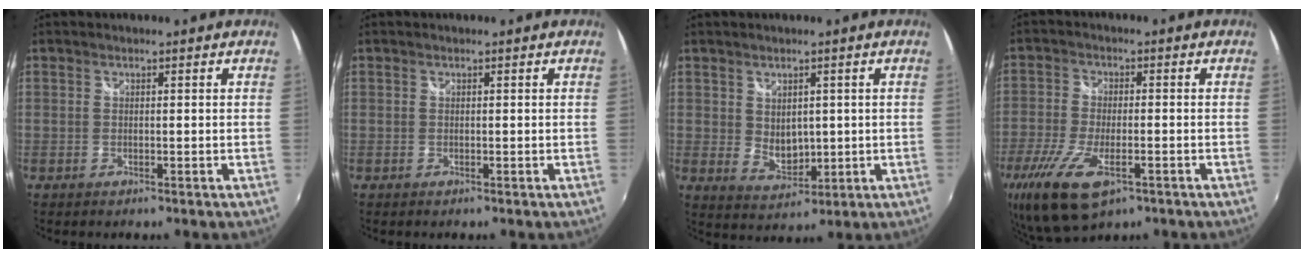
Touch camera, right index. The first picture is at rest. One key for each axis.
{"total": 0.0}
{"total": 5.1, "fx": 1.0, "fy": 3.8, "fz": 3.2, "tx": -0.049, "ty": -0.006, "tz": 0.026}
{"total": 14.7, "fx": -7.8, "fy": 6.0, "fz": 11.0, "tx": -0.242, "ty": -0.052, "tz": -0.136}